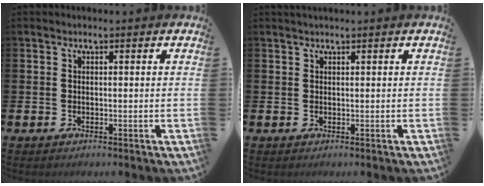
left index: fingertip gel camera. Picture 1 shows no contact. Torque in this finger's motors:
{"motor_torque": [0.09, 0.03, 0.00, 0.06]}